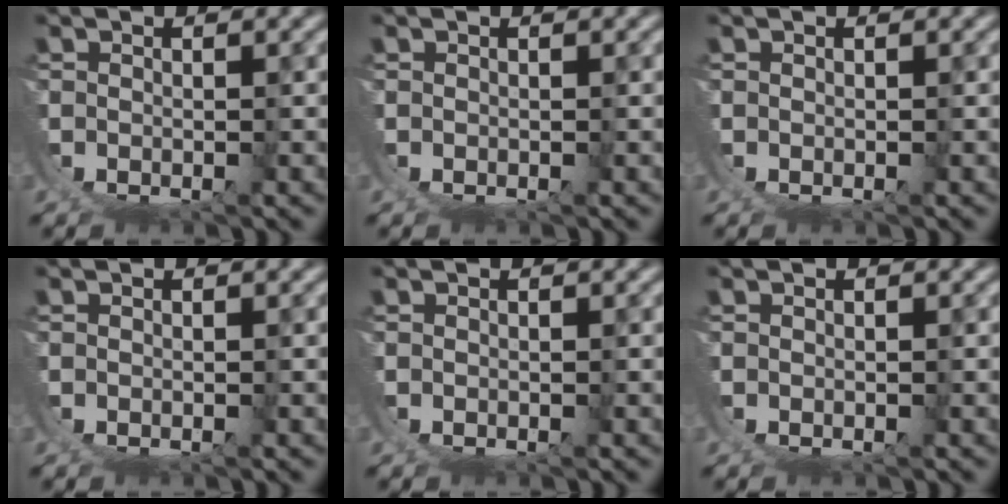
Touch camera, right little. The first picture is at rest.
{"total": 0.0}
{"total": 0.0}
{"total": 0.0}
{"total": 0.0}
{"total": 0.0}